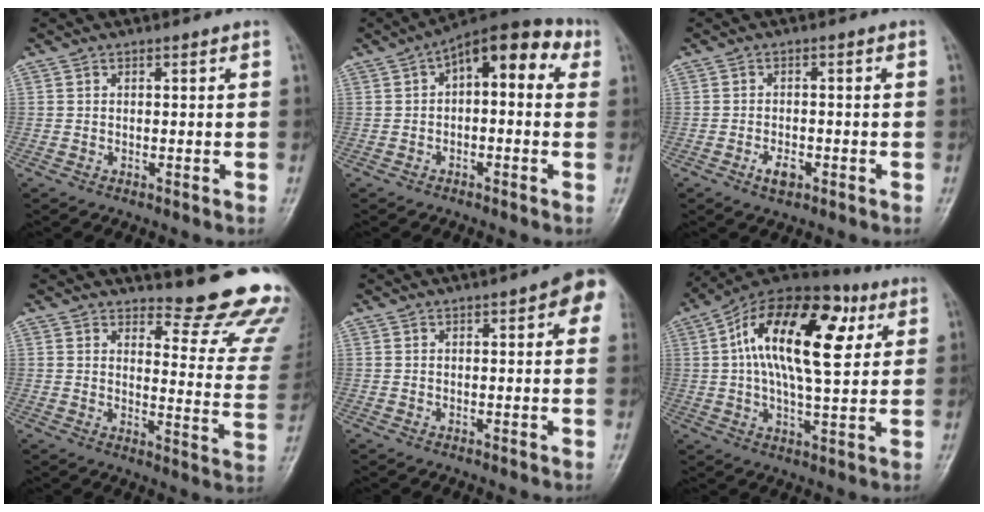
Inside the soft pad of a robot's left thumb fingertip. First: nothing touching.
{"total": 12.0, "force": [3.2, 5.8, 10.0], "torque": [-0.107, 0.039, 0.034]}
{"total": 3.2, "force": [-1.8, 1.6, 2.1], "torque": [-0.034, 0.012, -0.032]}
{"total": 17.3, "force": [16.1, 3.3, 5.2], "torque": [-0.017, -0.178, 0.170]}
{"total": 6.6, "force": [2.4, 1.9, 5.9], "torque": [-0.054, 0.005, 0.017]}
{"total": 21.2, "force": [5.4, 9.8, 18.0], "torque": [-0.280, 0.013, 0.074]}